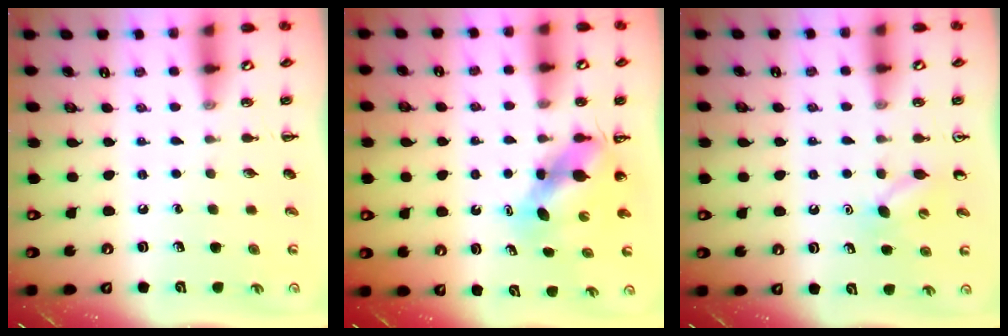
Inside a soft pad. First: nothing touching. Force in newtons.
{"total": 6.2, "press": 6.1, "slide": 1.1}
{"total": 5.2, "press": 5.0, "slide": 1.4}